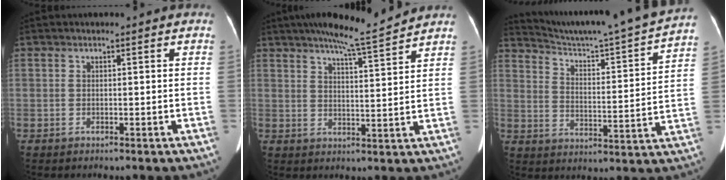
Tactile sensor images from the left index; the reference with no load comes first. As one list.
[{"total": 8.8, "force": [8.0, -0.8, 3.7], "torque": [-0.063, -0.001, 0.120]}, {"total": 19.0, "force": [18.0, -1.6, 6.1], "torque": [-0.109, -0.050, 0.250]}]